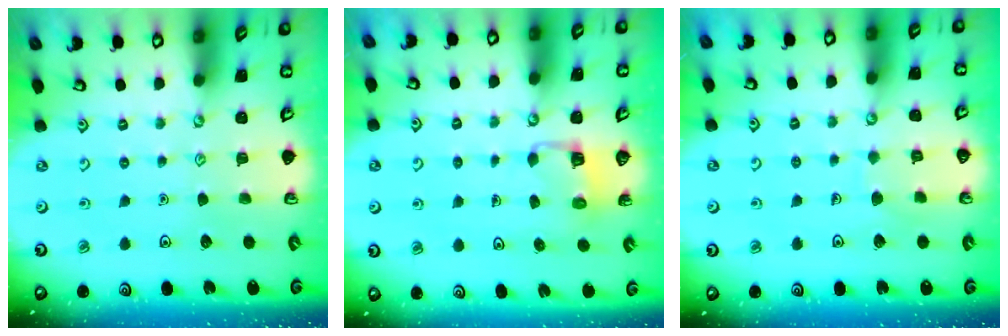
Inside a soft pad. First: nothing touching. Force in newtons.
{"total": 2.8, "press": 2.8, "slide": 0.2}
{"total": 5.6, "press": 5.6, "slide": 0.5}